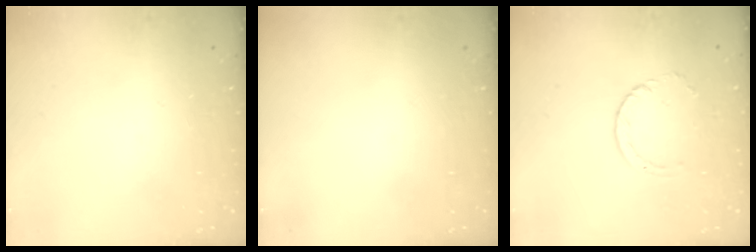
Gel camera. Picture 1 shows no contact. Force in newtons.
{"total": 0.0}
{"total": 1.0, "press": 1.0, "slide": 0.1}